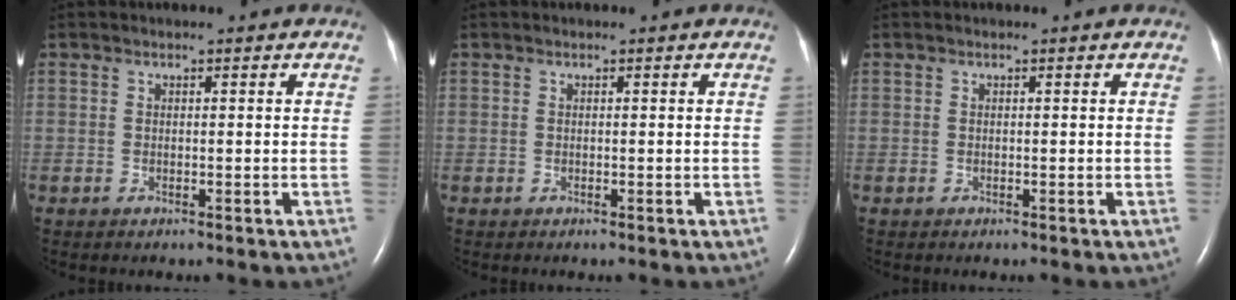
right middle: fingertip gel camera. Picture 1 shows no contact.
{"total": 0.0}
{"total": 0.0}